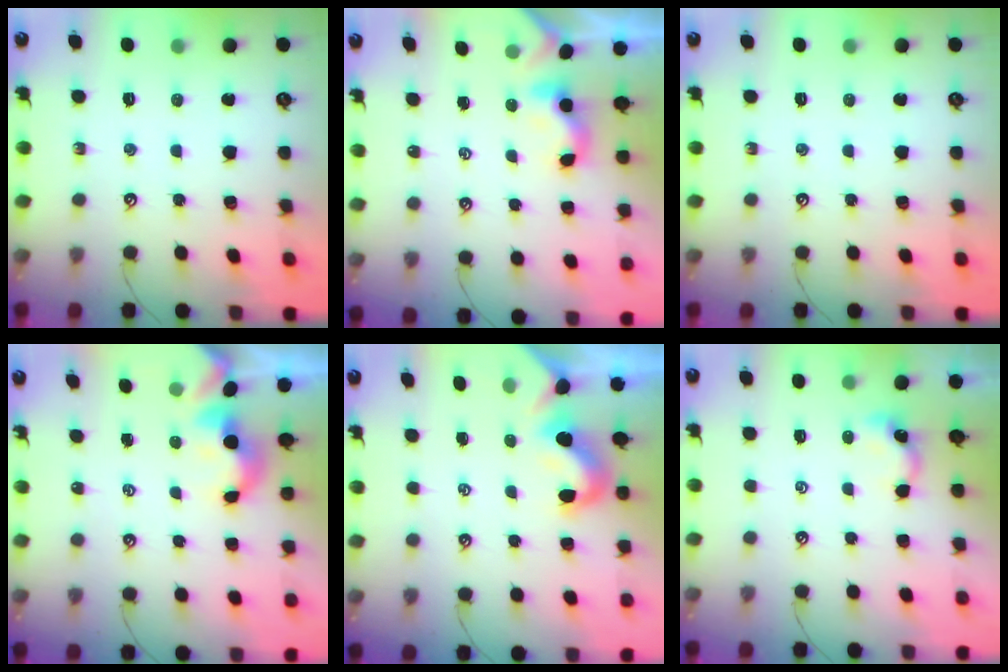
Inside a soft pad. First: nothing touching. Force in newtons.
{"total": 0.5, "press": 0.4, "slide": 0.4}
{"total": 0.0}
{"total": 1.5, "press": 1.5, "slide": 0.2}
{"total": 2.0, "press": 1.9, "slide": 0.5}
{"total": 0.6, "press": 0.5, "slide": 0.3}